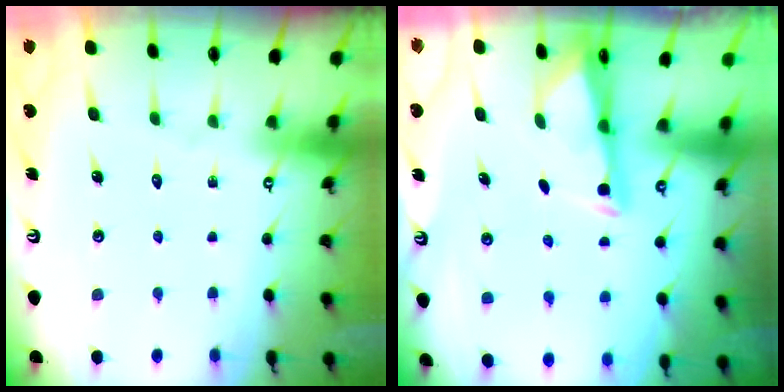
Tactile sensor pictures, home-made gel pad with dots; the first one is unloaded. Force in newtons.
{"total": 3.0, "press": 2.9, "slide": 0.4}